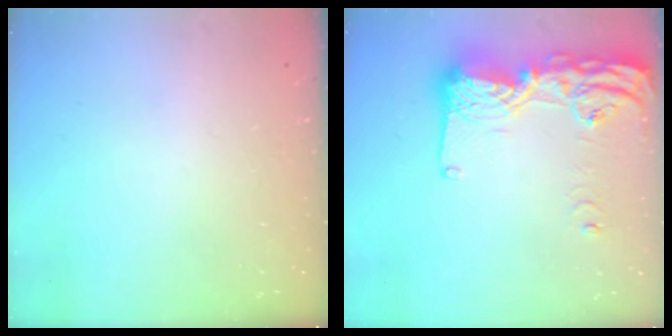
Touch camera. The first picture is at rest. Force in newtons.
{"total": 20.3, "press": 20.2, "slide": 2.3}